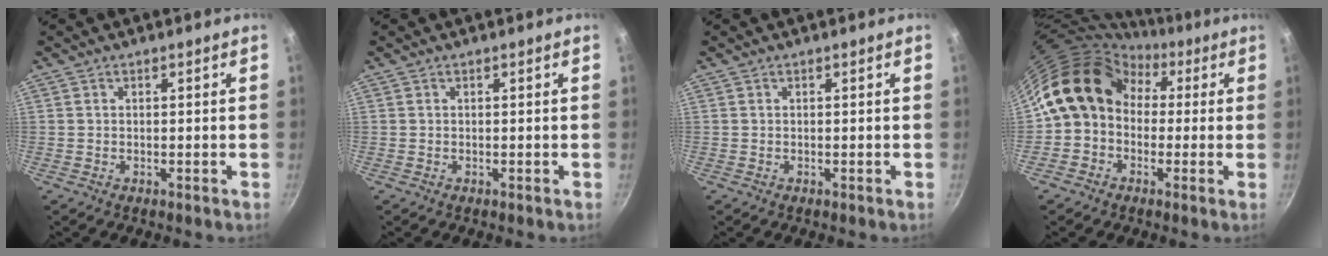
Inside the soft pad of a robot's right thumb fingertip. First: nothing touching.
{"total": 0.0}
{"total": 0.0}
{"total": 13.1, "force": [1.6, 10.9, 7.1], "torque": [-0.083, 0.035, 0.004]}